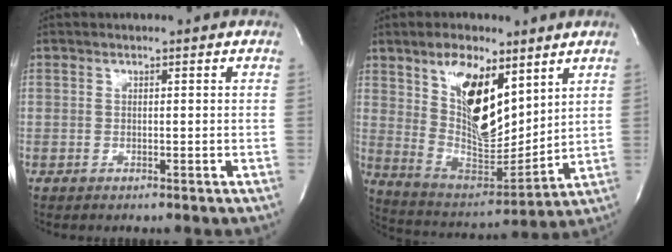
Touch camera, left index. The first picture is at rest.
{"total": 14.7, "force": [6.8, 6.1, 11.6], "torque": [-0.216, -0.003, 0.130]}